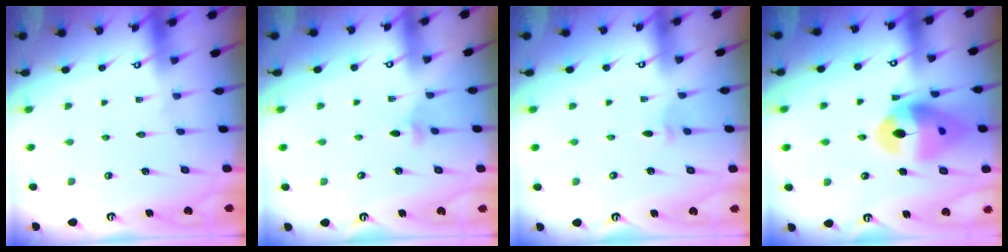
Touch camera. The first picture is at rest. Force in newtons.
{"total": 3.0, "press": 2.9, "slide": 0.8}
{"total": 2.8, "press": 2.7, "slide": 0.6}
{"total": 16.6, "press": 16.5, "slide": 2.1}